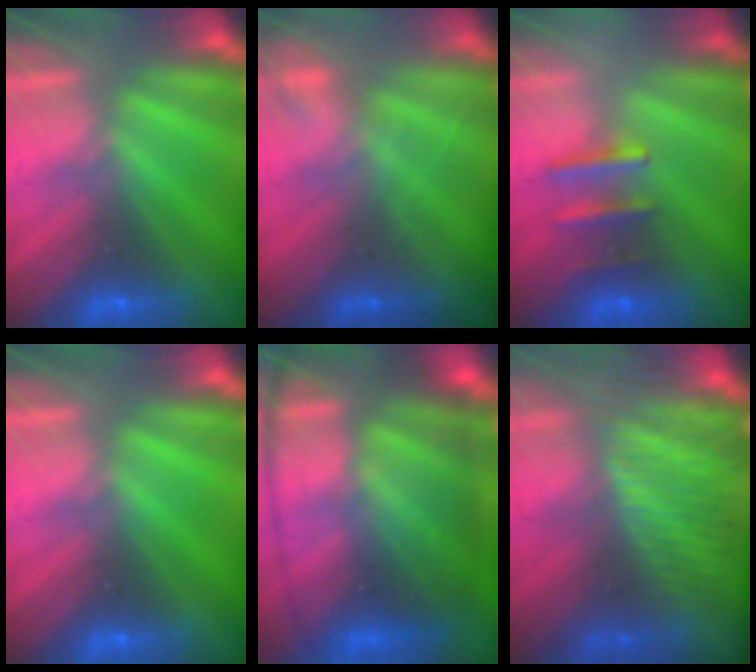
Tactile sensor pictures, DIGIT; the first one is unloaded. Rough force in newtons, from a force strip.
{"total": 1.9}
{"total": 2.5}
{"total": 0.0}
{"total": 8.1}
{"total": 4.7}